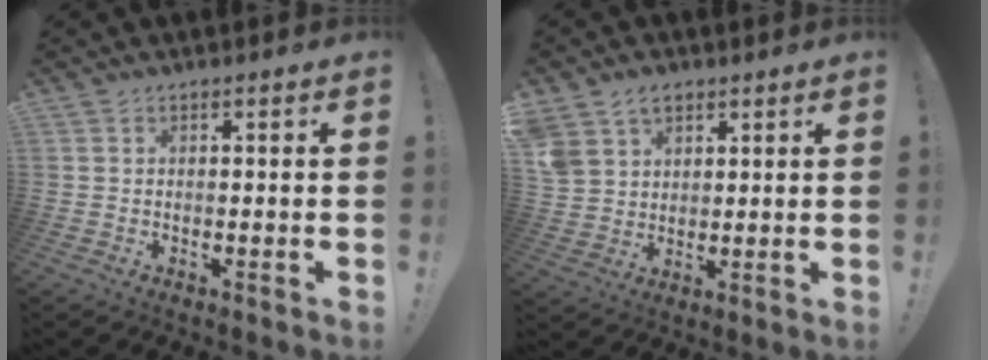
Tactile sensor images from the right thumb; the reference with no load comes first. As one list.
[{"total": 7.9, "force": [4.9, 5.6, 2.5], "torque": [-0.048, -0.021, 0.100]}]